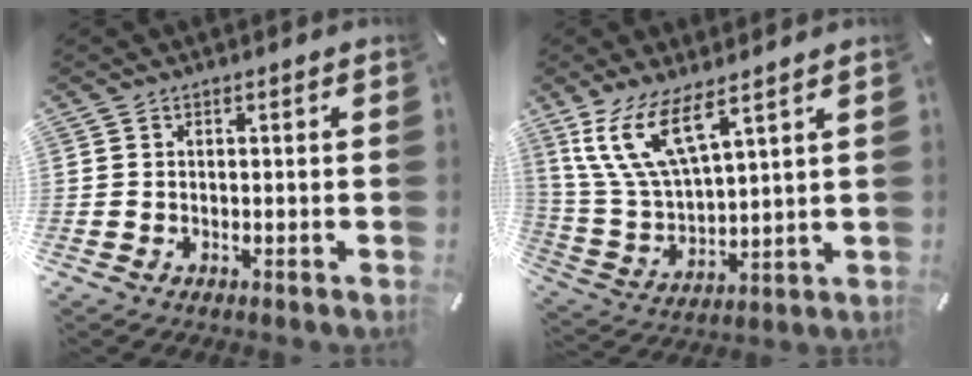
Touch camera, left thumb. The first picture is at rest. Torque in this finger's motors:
{"motor_torque": [1.93, 1.56, 1.34, -1.43, 0.62]}